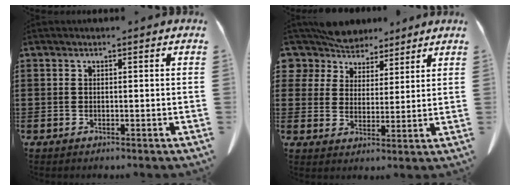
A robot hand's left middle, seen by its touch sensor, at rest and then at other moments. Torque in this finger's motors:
{"motor_torque": [0.00, 0.02, 0.05, 0.00]}